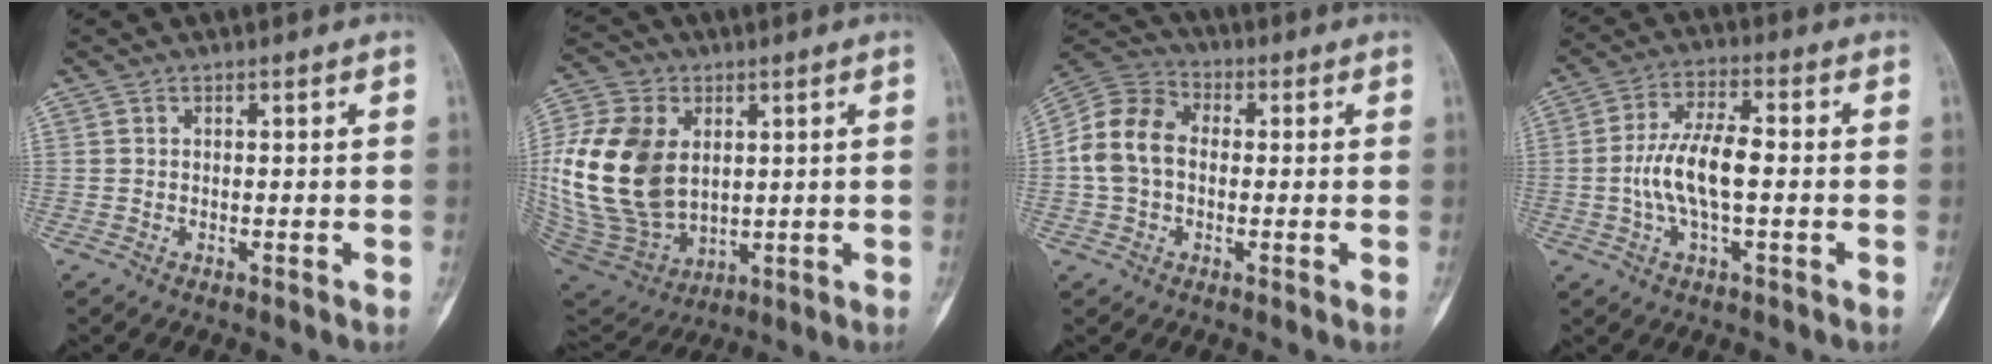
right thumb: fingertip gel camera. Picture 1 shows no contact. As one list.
[{"total": 23.9, "force": [2.3, 16.7, 16.9], "torque": [-0.349, -0.016, 0.060]}, {"total": 11.1, "force": [-0.2, 8.3, 7.4], "torque": [-0.142, 0.033, -0.014]}, {"total": 10.2, "force": [-1.0, 3.9, 9.4], "torque": [-0.193, 0.020, -0.021]}]